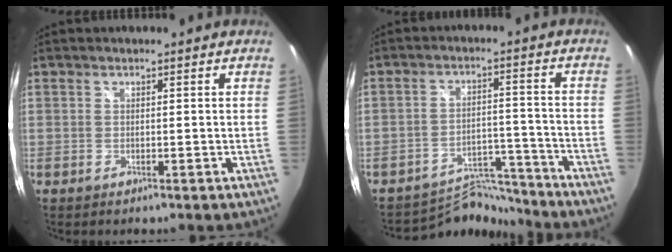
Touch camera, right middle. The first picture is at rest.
{"total": 8.5, "force": [-8.4, 1.2, -0.5], "torque": [-0.005, 0.019, -0.136]}